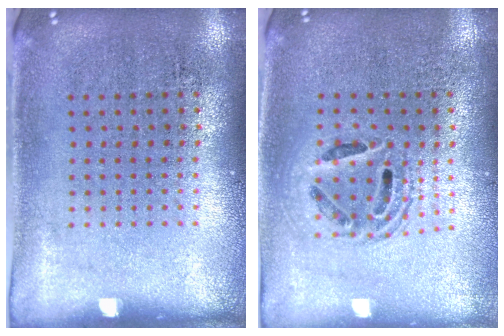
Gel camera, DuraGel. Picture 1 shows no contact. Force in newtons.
{"total": 1.5, "press": 1.3, "slide": 0.8}